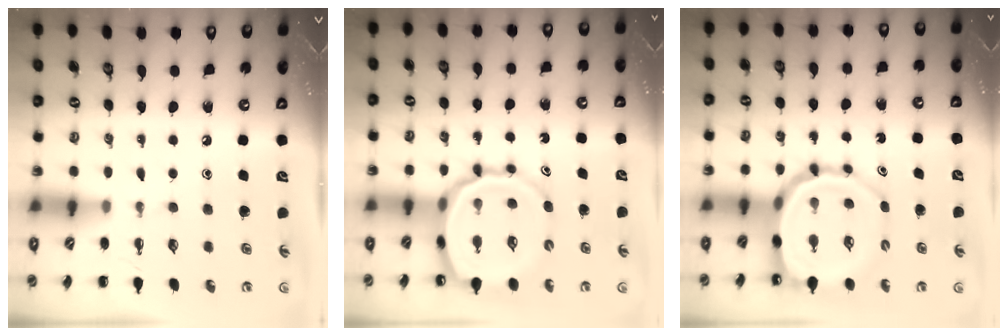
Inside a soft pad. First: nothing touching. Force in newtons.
{"total": 16.3, "press": 15.8, "slide": 4.0}
{"total": 13.1, "press": 12.6, "slide": 3.4}